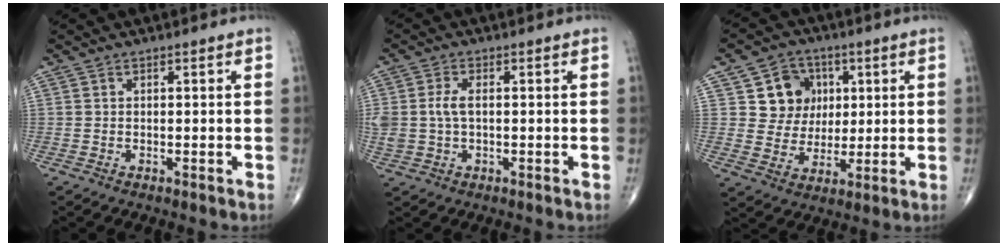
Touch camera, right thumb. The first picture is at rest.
{"total": 5.2, "force": [0.3, 3.1, 4.2], "torque": [-0.105, 0.009, 0.007]}
{"total": 9.7, "force": [3.0, 8.7, 3.0], "torque": [-0.002, -0.005, 0.051]}